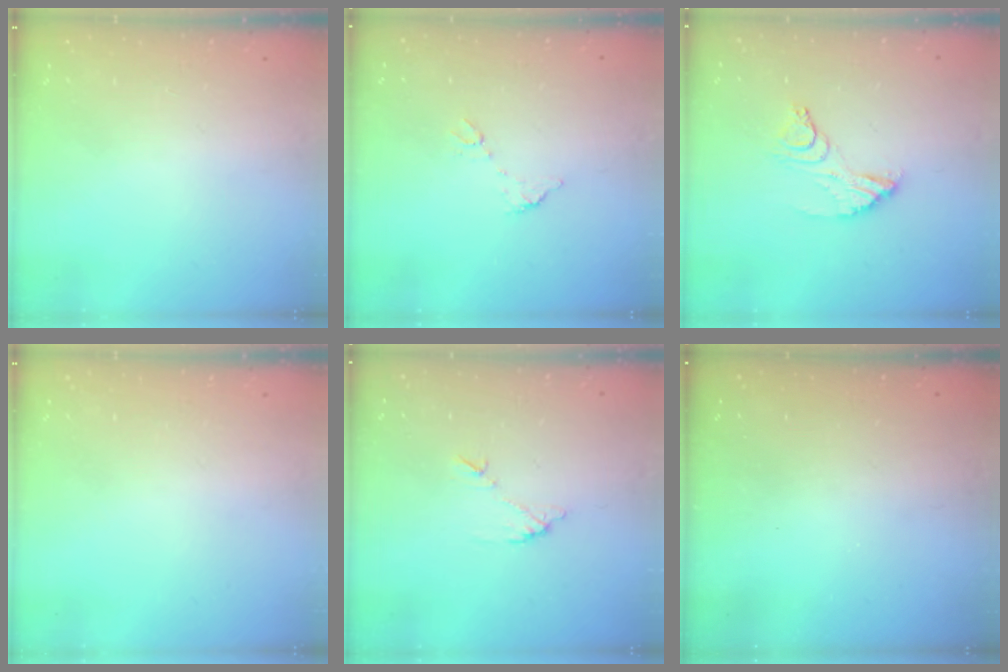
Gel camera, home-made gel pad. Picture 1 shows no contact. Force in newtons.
{"total": 5.8, "press": 5.8, "slide": 0.3}
{"total": 11.6, "press": 11.6, "slide": 0.9}
{"total": 0.0}
{"total": 7.2, "press": 7.2, "slide": 0.2}
{"total": 2.9, "press": 2.9, "slide": 0.2}